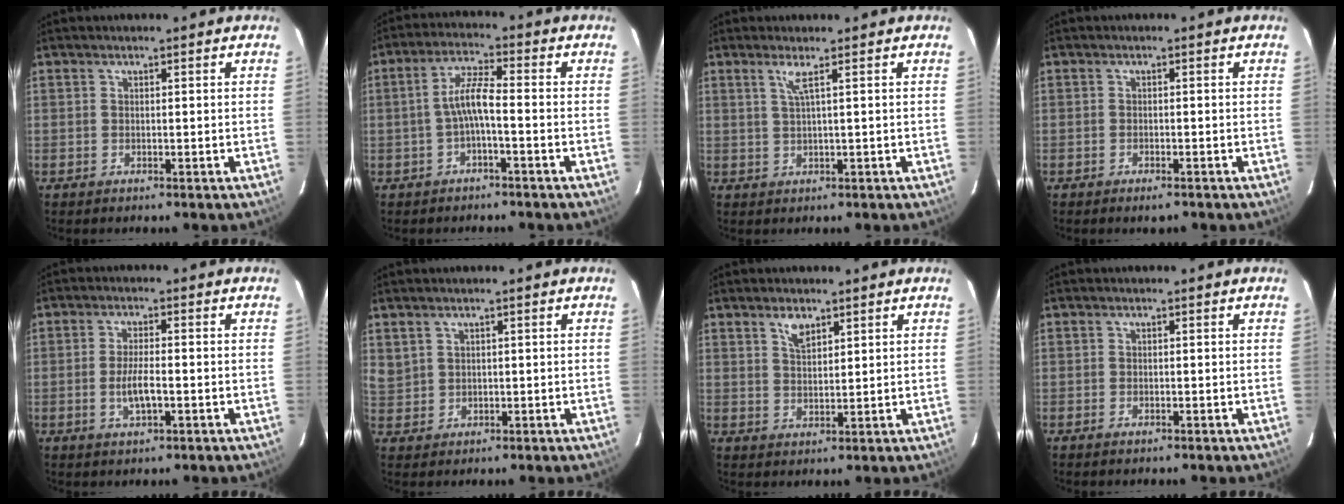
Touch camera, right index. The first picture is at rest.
{"total": 4.8, "force": [-1.7, 0.6, 4.5], "torque": [-0.097, 0.013, -0.032]}
{"total": 2.2, "force": [1.0, -0.7, 1.8], "torque": [-0.030, -0.002, 0.022]}
{"total": 1.7, "force": [-1.3, 0.6, 0.9], "torque": [-0.022, -0.001, -0.022]}
{"total": 4.6, "force": [-1.3, 1.1, 4.2], "torque": [-0.082, -0.004, -0.023]}
{"total": 3.7, "force": [2.0, 3.0, 0.9], "torque": [-0.015, 0.009, 0.049]}
{"total": 3.5, "force": [2.3, 1.6, 2.1], "torque": [-0.037, 0.004, 0.044]}
{"total": 0.6, "force": [-0.5, 0.3, 0.3], "torque": [-0.007, -0.001, -0.009]}